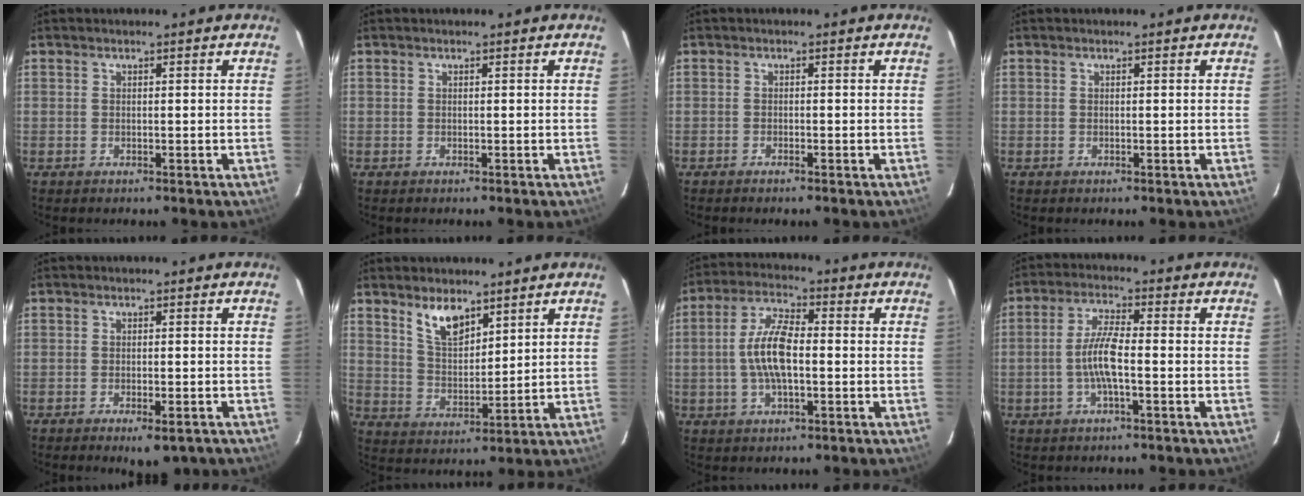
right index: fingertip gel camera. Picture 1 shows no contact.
{"total": 0.0}
{"total": 0.9, "force": [-0.8, 0.0, 0.3], "torque": [-0.007, -0.001, -0.016]}
{"total": 0.0}
{"total": 4.9, "force": [-3.2, 1.8, 3.2], "torque": [-0.055, -0.010, -0.041]}
{"total": 7.2, "force": [5.0, 3.0, 4.2], "torque": [-0.073, 0.003, 0.102]}
{"total": 9.1, "force": [-1.0, 3.5, 8.3], "torque": [-0.167, 0.010, -0.021]}
{"total": 6.4, "force": [-1.7, 1.1, 6.1], "torque": [-0.123, 0.004, -0.033]}